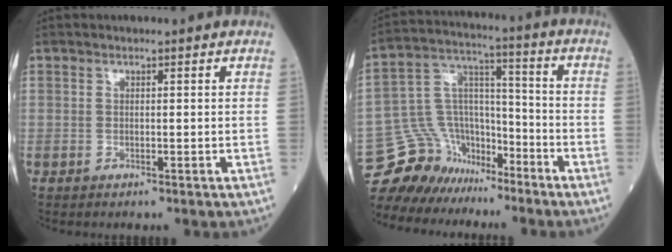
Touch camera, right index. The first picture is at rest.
{"total": 13.3, "force": [-11.6, 6.3, 1.5], "torque": [-0.042, 0.072, -0.208]}